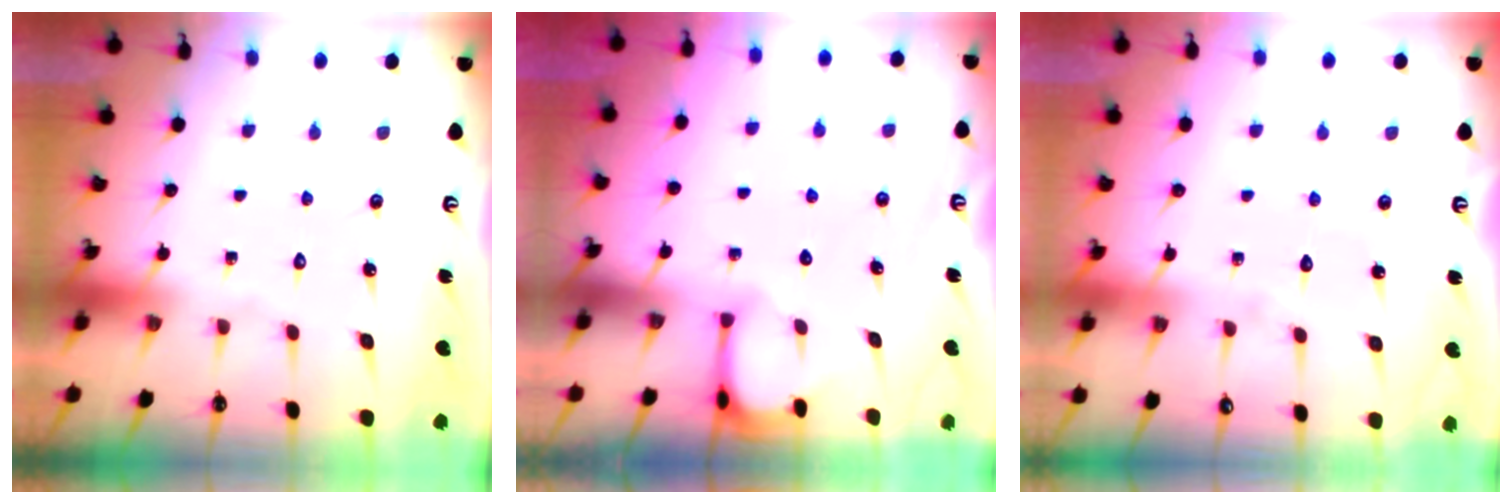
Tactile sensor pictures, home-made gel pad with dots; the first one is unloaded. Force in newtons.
{"total": 2.0, "press": 2.0, "slide": 0.2}
{"total": 4.9, "press": 4.9, "slide": 0.4}